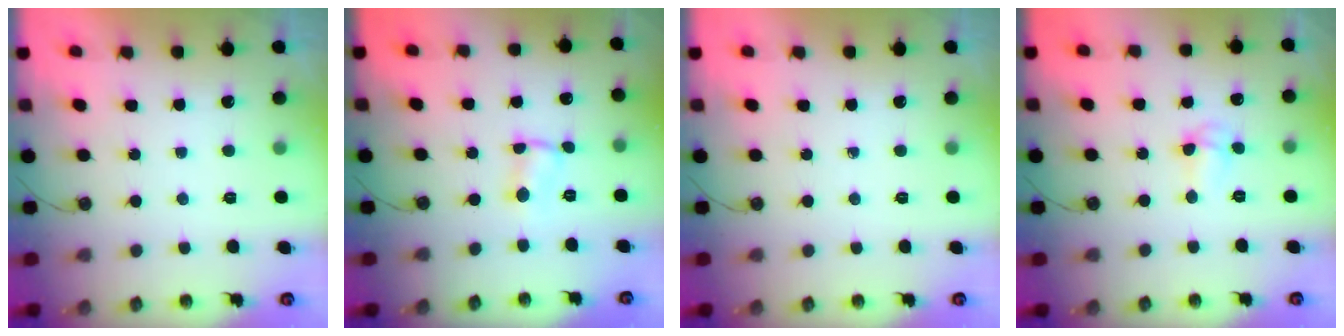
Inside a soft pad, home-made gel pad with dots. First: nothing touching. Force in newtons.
{"total": 1.4, "press": 1.3, "slide": 0.4}
{"total": 0.0}
{"total": 3.5, "press": 3.4, "slide": 1.0}